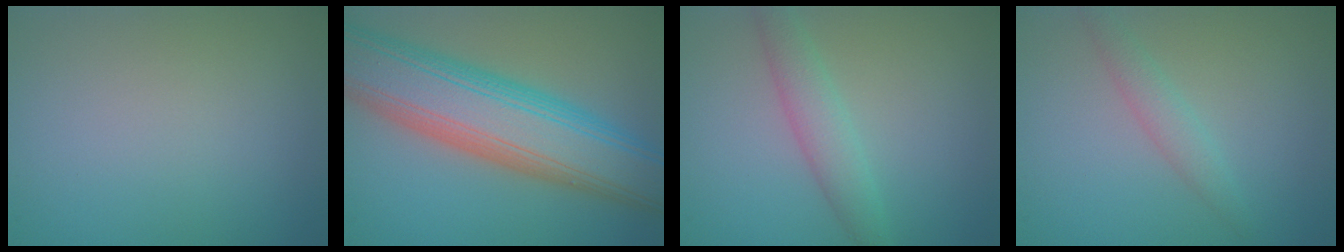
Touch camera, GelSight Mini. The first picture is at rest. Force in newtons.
{"total": 12.0, "press": 12.0, "slide": 0.6}
{"total": 2.8, "press": 2.8, "slide": 0.2}
{"total": 1.9, "press": 1.9, "slide": 0.0}